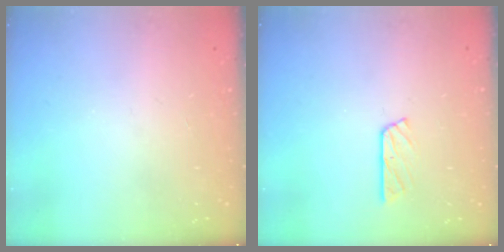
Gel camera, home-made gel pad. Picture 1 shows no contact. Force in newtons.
{"total": 3.6, "press": 3.6, "slide": 0.4}